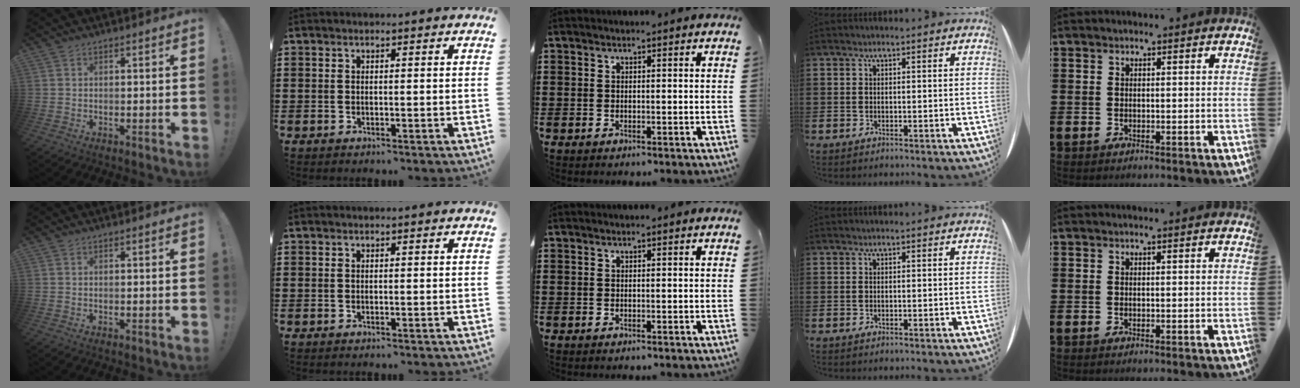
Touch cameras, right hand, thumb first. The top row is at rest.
{}